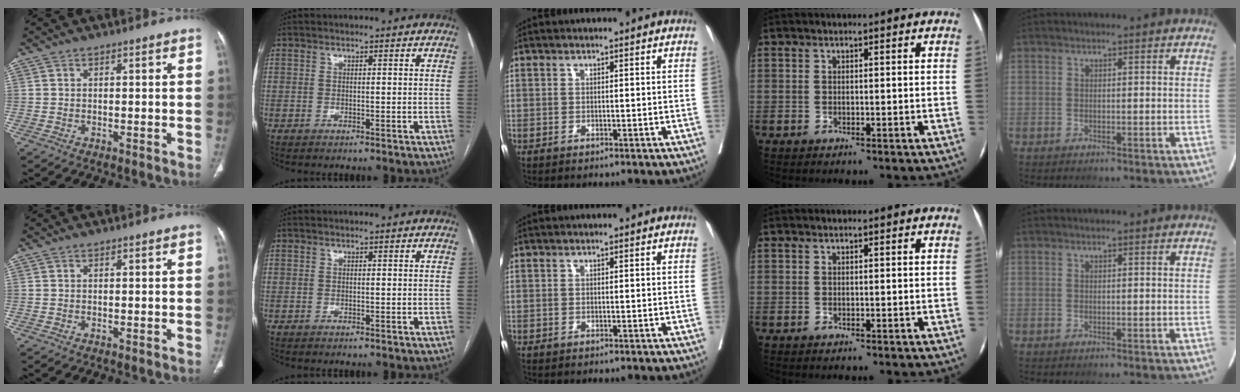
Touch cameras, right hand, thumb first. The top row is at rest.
{}